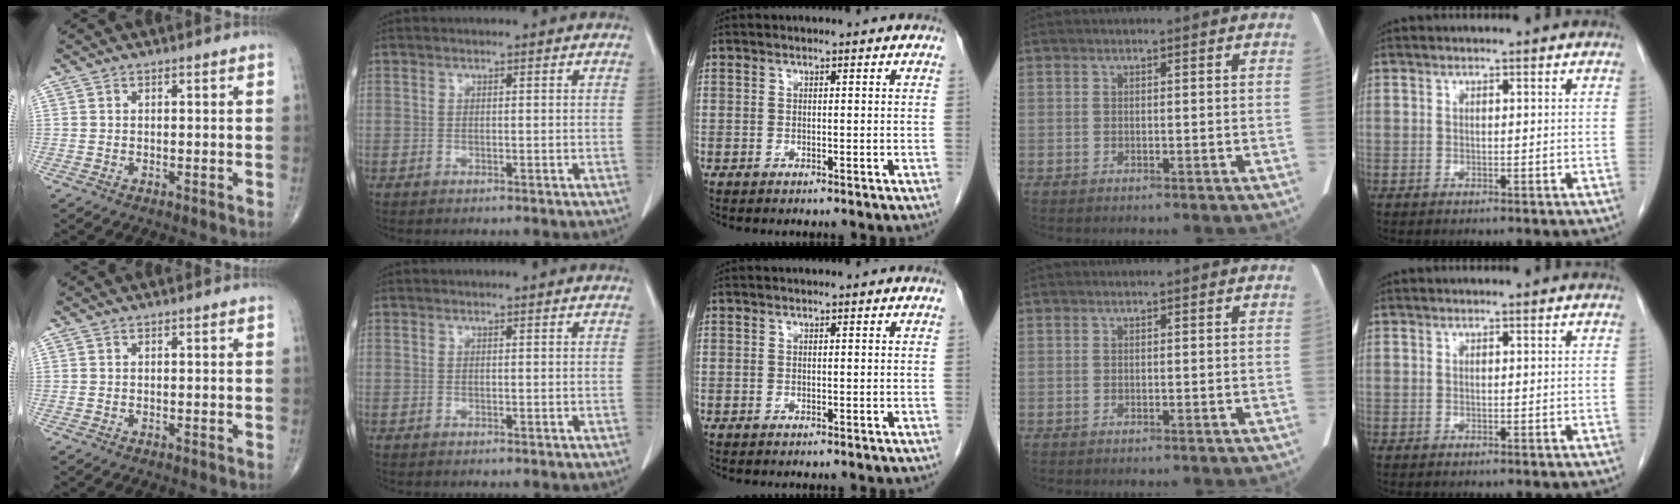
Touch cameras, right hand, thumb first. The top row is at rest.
{}